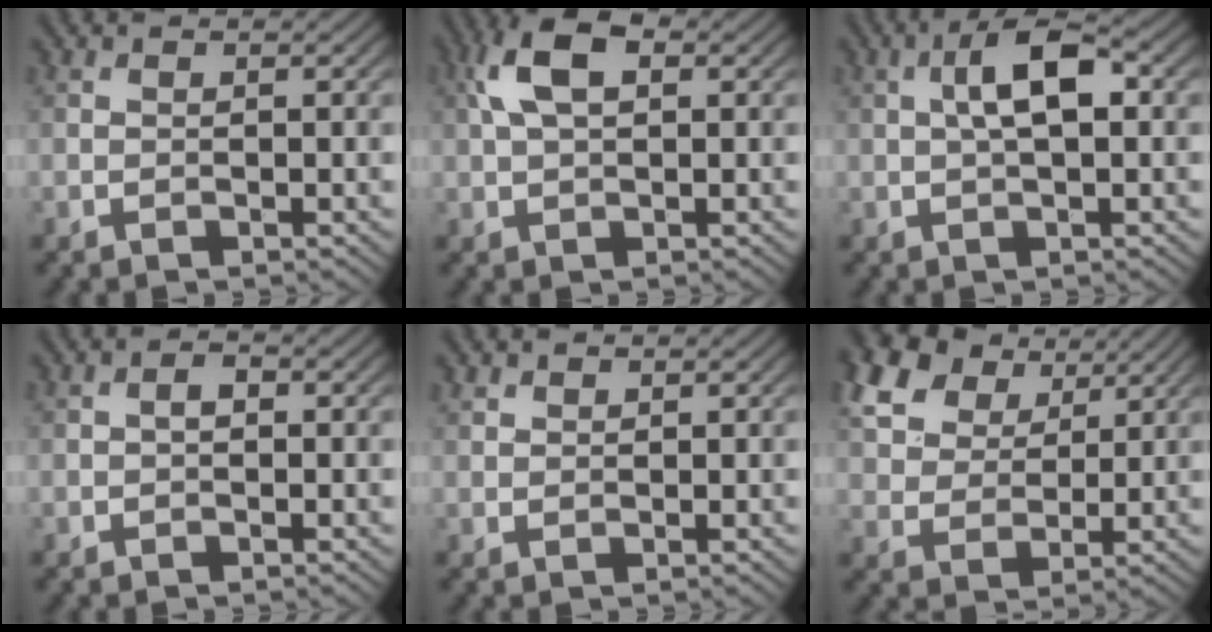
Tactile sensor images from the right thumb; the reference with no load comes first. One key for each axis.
{"total": 6.4, "fx": 1.9, "fy": 3.3, "fz": 5.2, "tx": -0.114, "ty": 0.016, "tz": 0.031}
{"total": 5.6, "fx": 0.9, "fy": 2.0, "fz": 5.1, "tx": -0.096, "ty": 0.012, "tz": 0.013}
{"total": 1.1, "fx": -0.1, "fy": 0.7, "fz": 0.9, "tx": -0.015, "ty": 0.006, "tz": -0.005}
{"total": 1.1, "fx": 0.9, "fy": 0.5, "fz": 0.2, "tx": -0.006, "ty": 0.001, "tz": 0.021}
{"total": 11.7, "fx": 6.9, "fy": 7.3, "fz": 6.0, "tx": -0.174, "ty": 0.027, "tz": 0.129}